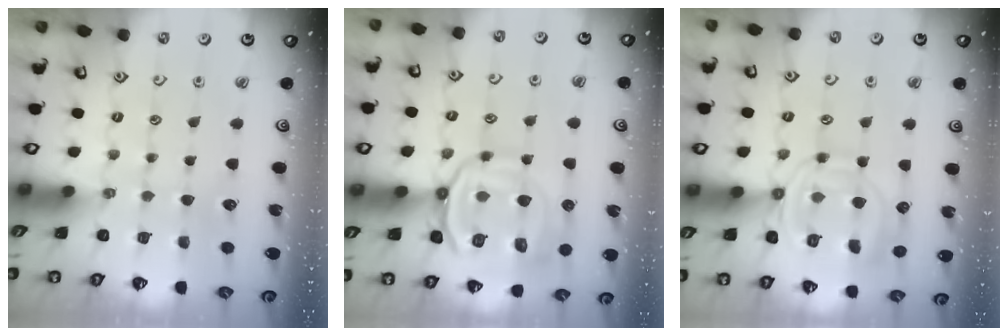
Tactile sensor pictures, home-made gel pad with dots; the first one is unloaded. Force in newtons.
{"total": 15.7, "press": 15.7, "slide": 1.5}
{"total": 12.4, "press": 12.3, "slide": 1.3}